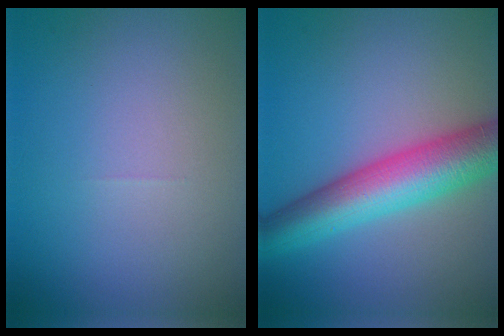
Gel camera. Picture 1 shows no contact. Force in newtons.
{"total": 8.5, "press": 8.5, "slide": 0.1}